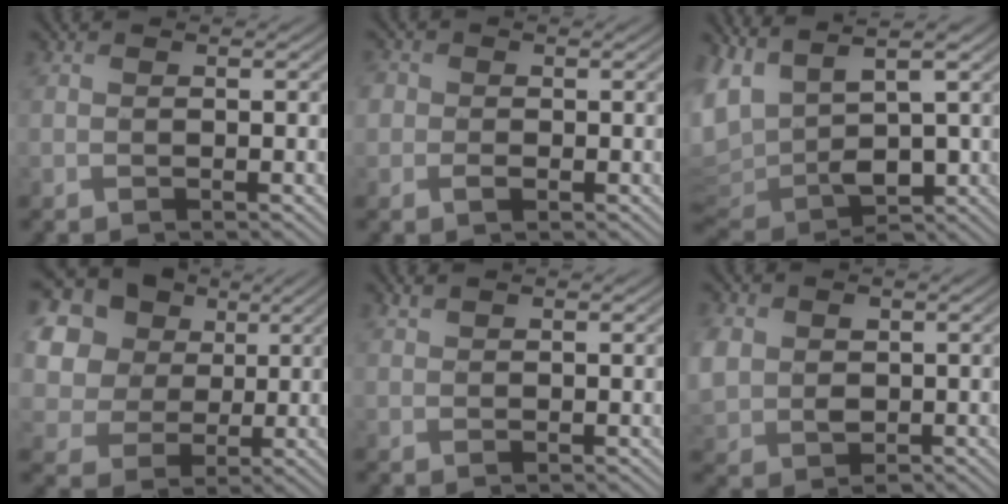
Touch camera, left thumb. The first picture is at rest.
{"total": 2.7, "force": [-0.3, 2.4, 1.3], "torque": [-0.026, 0.000, -0.014]}
{"total": 9.2, "force": [3.1, 5.3, 6.8], "torque": [-0.174, -0.008, 0.070]}
{"total": 16.9, "force": [7.0, 13.6, 7.2], "torque": [-0.249, 0.032, 0.162]}
{"total": 1.4, "force": [1.2, 0.4, 0.5], "torque": [-0.015, 0.002, 0.026]}
{"total": 5.4, "force": [1.5, 4.3, 2.9], "torque": [-0.100, -0.007, 0.032]}